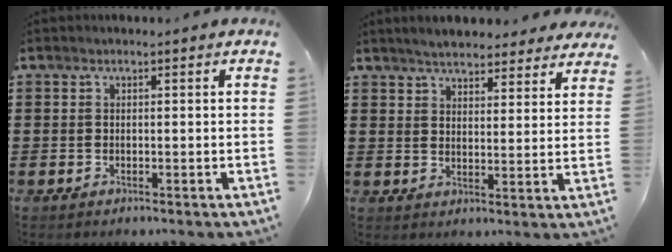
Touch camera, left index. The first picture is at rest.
{"total": 4.7, "force": [4.5, 0.7, 0.9], "torque": [-0.035, -0.012, 0.083]}